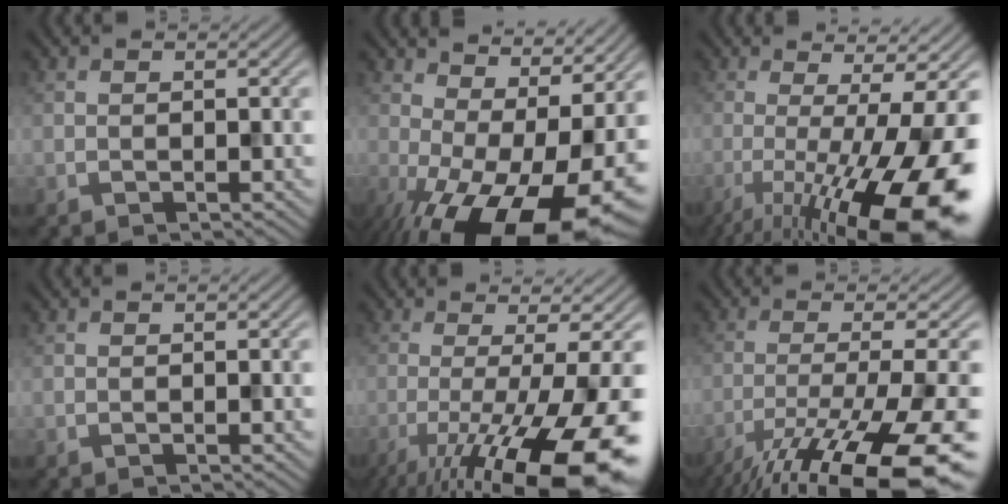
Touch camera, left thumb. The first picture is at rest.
{"total": 19.2, "force": [-3.9, 8.9, 16.6], "torque": [-0.249, -0.027, -0.029]}
{"total": 17.6, "force": [-5.9, 4.3, 16.0], "torque": [-0.217, -0.010, -0.094]}
{"total": 0.0}
{"total": 17.4, "force": [-7.2, 3.9, 15.4], "torque": [-0.204, -0.010, -0.113]}
{"total": 17.5, "force": [-11.1, 3.6, 13.1], "torque": [-0.215, -0.029, -0.176]}